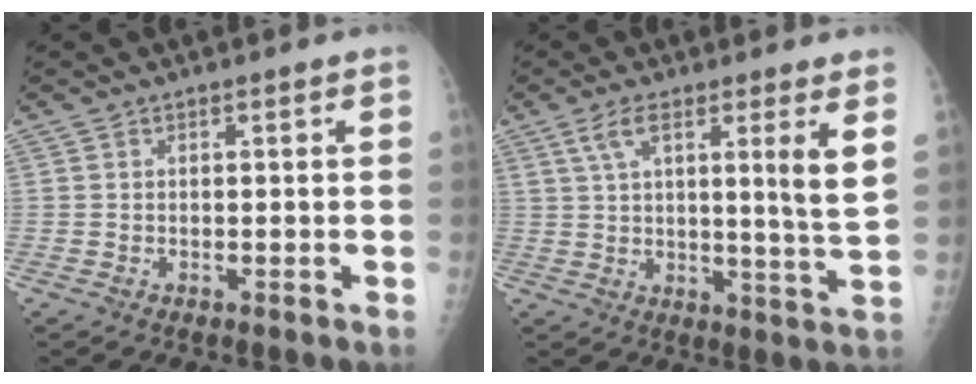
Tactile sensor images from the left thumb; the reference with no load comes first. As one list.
[{"total": 10.3, "force": [4.5, 0.4, 9.3], "torque": [-0.160, -0.034, 0.070]}]